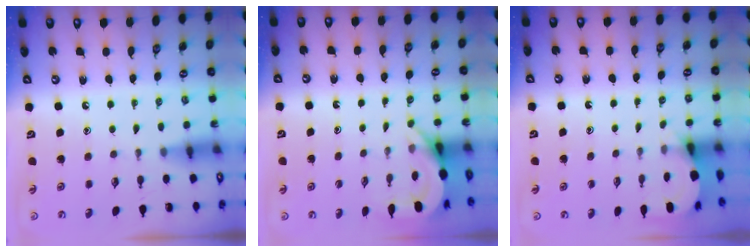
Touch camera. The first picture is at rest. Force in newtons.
{"total": 4.8, "press": 4.8, "slide": 0.2}
{"total": 4.4, "press": 4.4, "slide": 0.4}